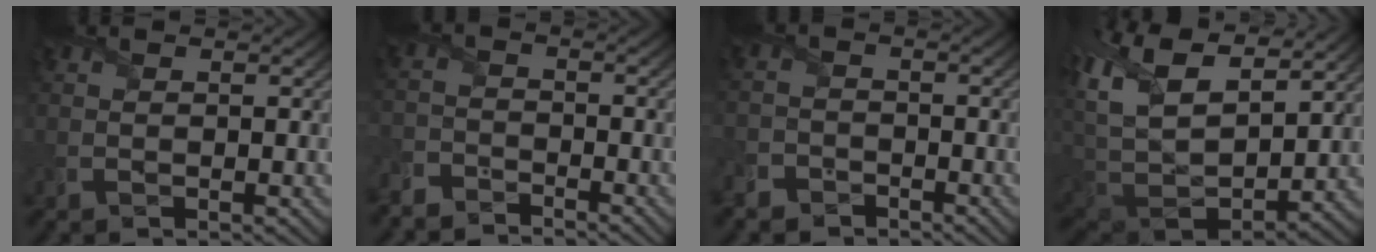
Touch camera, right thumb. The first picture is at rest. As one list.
[{"total": 4.1, "force": [-4.0, 0.7, 0.3], "torque": [-0.006, -0.004, -0.094]}, {"total": 3.9, "force": [-3.3, 2.1, 0.2], "torque": [0.003, 0.000, -0.069]}, {"total": 16.9, "force": [7.0, 9.1, 12.4], "torque": [-0.259, 0.010, 0.139]}]